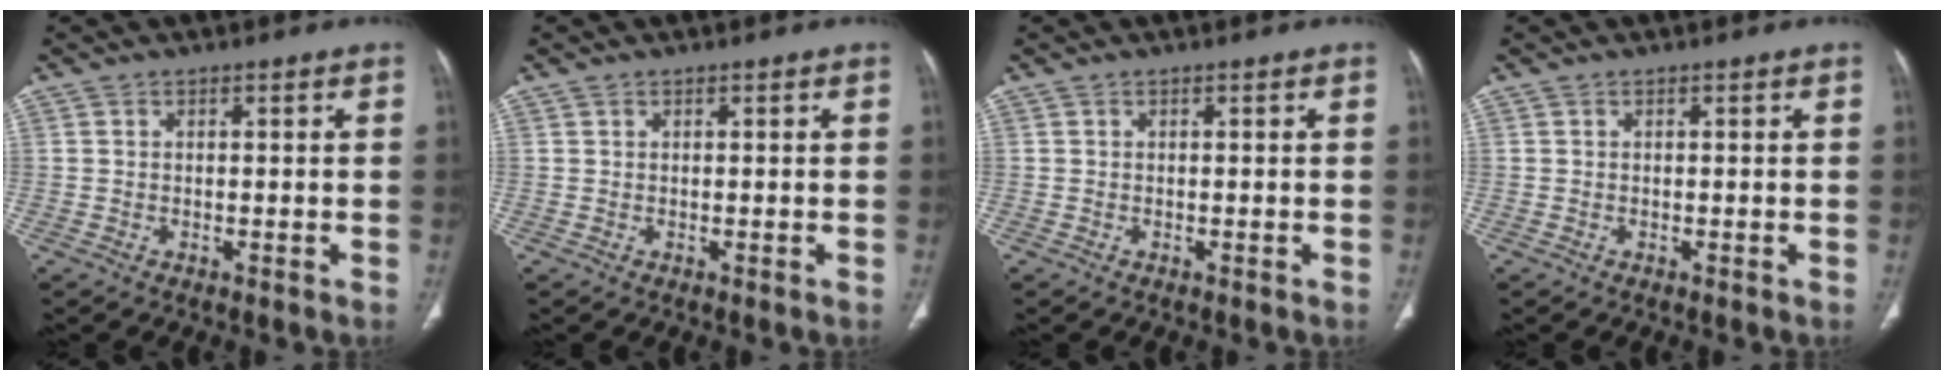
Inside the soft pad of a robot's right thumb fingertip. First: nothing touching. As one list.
[{"total": 0.0}, {"total": 0.0}, {"total": 0.0}]